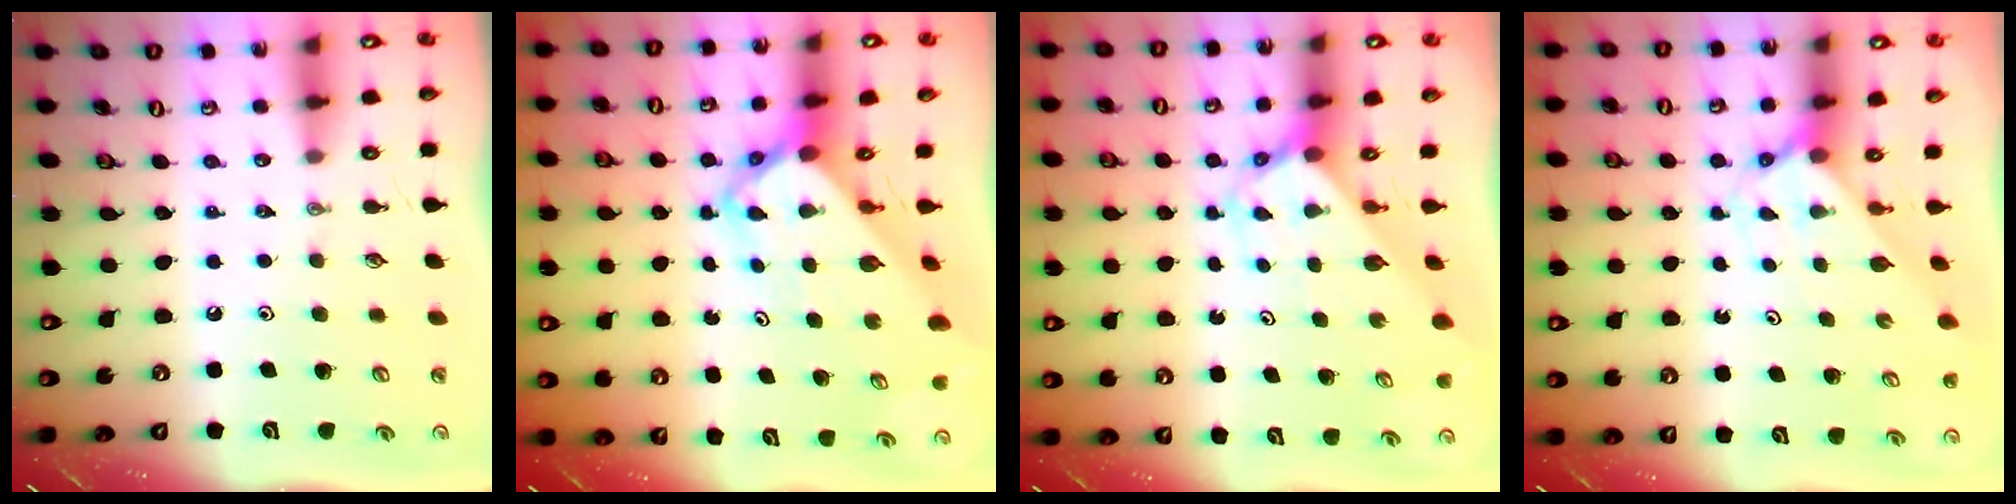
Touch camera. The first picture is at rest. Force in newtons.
{"total": 5.9, "press": 5.9, "slide": 0.4}
{"total": 2.7, "press": 2.7, "slide": 0.2}
{"total": 2.6, "press": 2.6, "slide": 0.3}